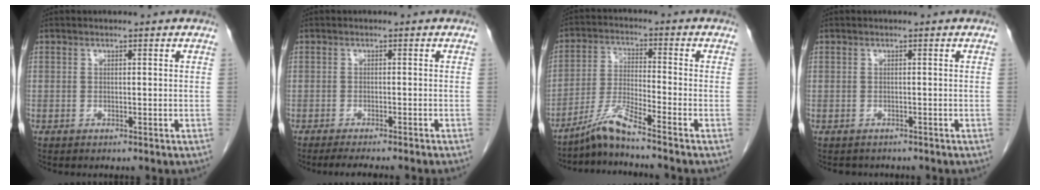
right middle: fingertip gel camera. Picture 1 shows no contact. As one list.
[{"total": 6.7, "force": [-5.8, 0.2, 3.4], "torque": [-0.036, -0.011, -0.082]}, {"total": 5.8, "force": [-5.0, -1.4, 2.5], "torque": [-0.057, -0.021, -0.104]}, {"total": 2.3, "force": [-2.1, 0.9, 0.3], "torque": [-0.013, -0.004, -0.027]}]